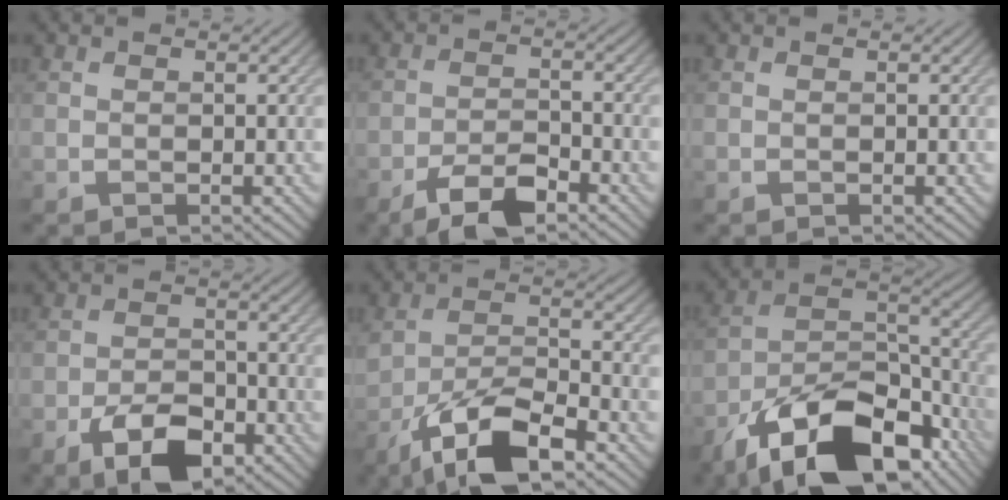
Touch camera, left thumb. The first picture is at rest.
{"total": 5.8, "force": [-4.0, 1.9, 3.7], "torque": [-0.068, 0.002, -0.075]}
{"total": 0.0}
{"total": 7.6, "force": [-4.4, 3.7, 5.0], "torque": [-0.088, -0.002, -0.082]}
{"total": 10.8, "force": [-6.4, 3.7, 7.9], "torque": [-0.150, -0.005, -0.122]}
{"total": 18.0, "force": [-11.8, 8.3, 10.9], "torque": [-0.206, -0.030, -0.203]}